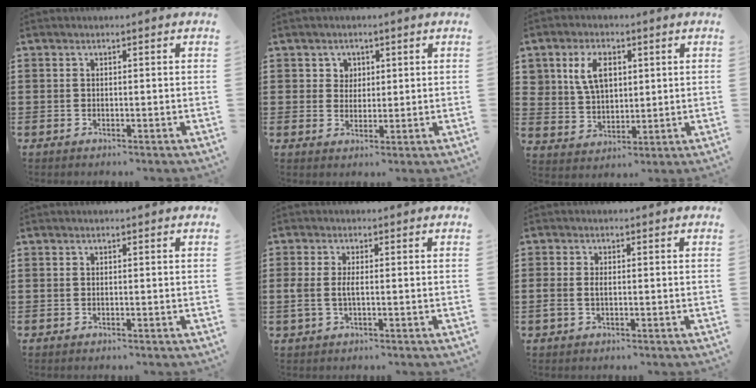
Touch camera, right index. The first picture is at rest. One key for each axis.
{"total": 2.5, "fx": 1.0, "fy": 2.3, "fz": 0.4, "tx": -0.018, "ty": 0.011, "tz": 0.017}
{"total": 6.3, "fx": 2.2, "fy": 4.3, "fz": 4.0, "tx": -0.086, "ty": 0.012, "tz": 0.038}
{"total": 0.0}
{"total": 2.5, "fx": -0.3, "fy": 0.8, "fz": 2.4, "tx": -0.059, "ty": -0.004, "tz": -0.011}
{"total": 1.5, "fx": -0.2, "fy": 0.9, "fz": 1.2, "tx": -0.025, "ty": 0.004, "tz": -0.005}